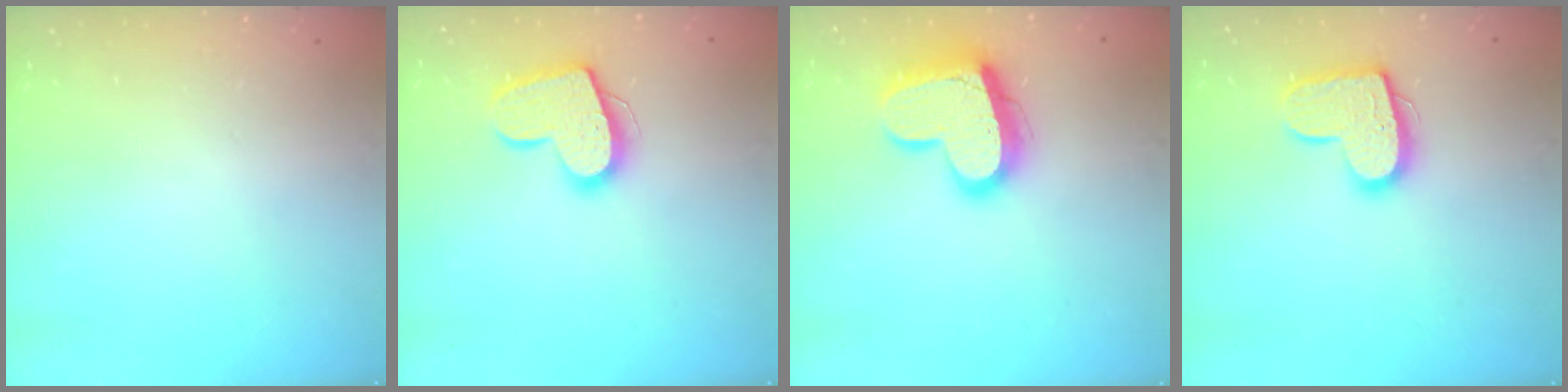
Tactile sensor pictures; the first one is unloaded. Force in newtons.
{"total": 14.9, "press": 14.9, "slide": 1.0}
{"total": 18.1, "press": 18.1, "slide": 1.6}
{"total": 14.5, "press": 14.5, "slide": 0.8}